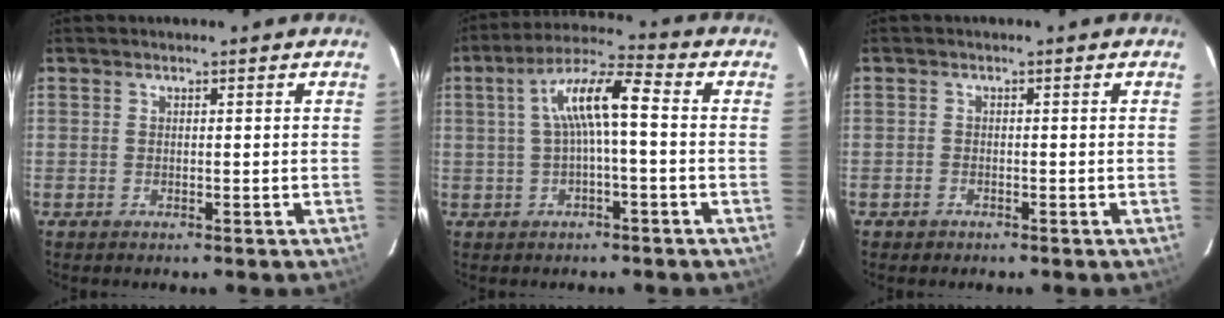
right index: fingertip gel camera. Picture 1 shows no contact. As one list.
[{"total": 8.9, "force": [0.1, 1.7, 8.7], "torque": [-0.171, 0.024, 0.004]}, {"total": 1.3, "force": [-0.9, 1.0, 0.1], "torque": [-0.005, 0.004, -0.013]}]